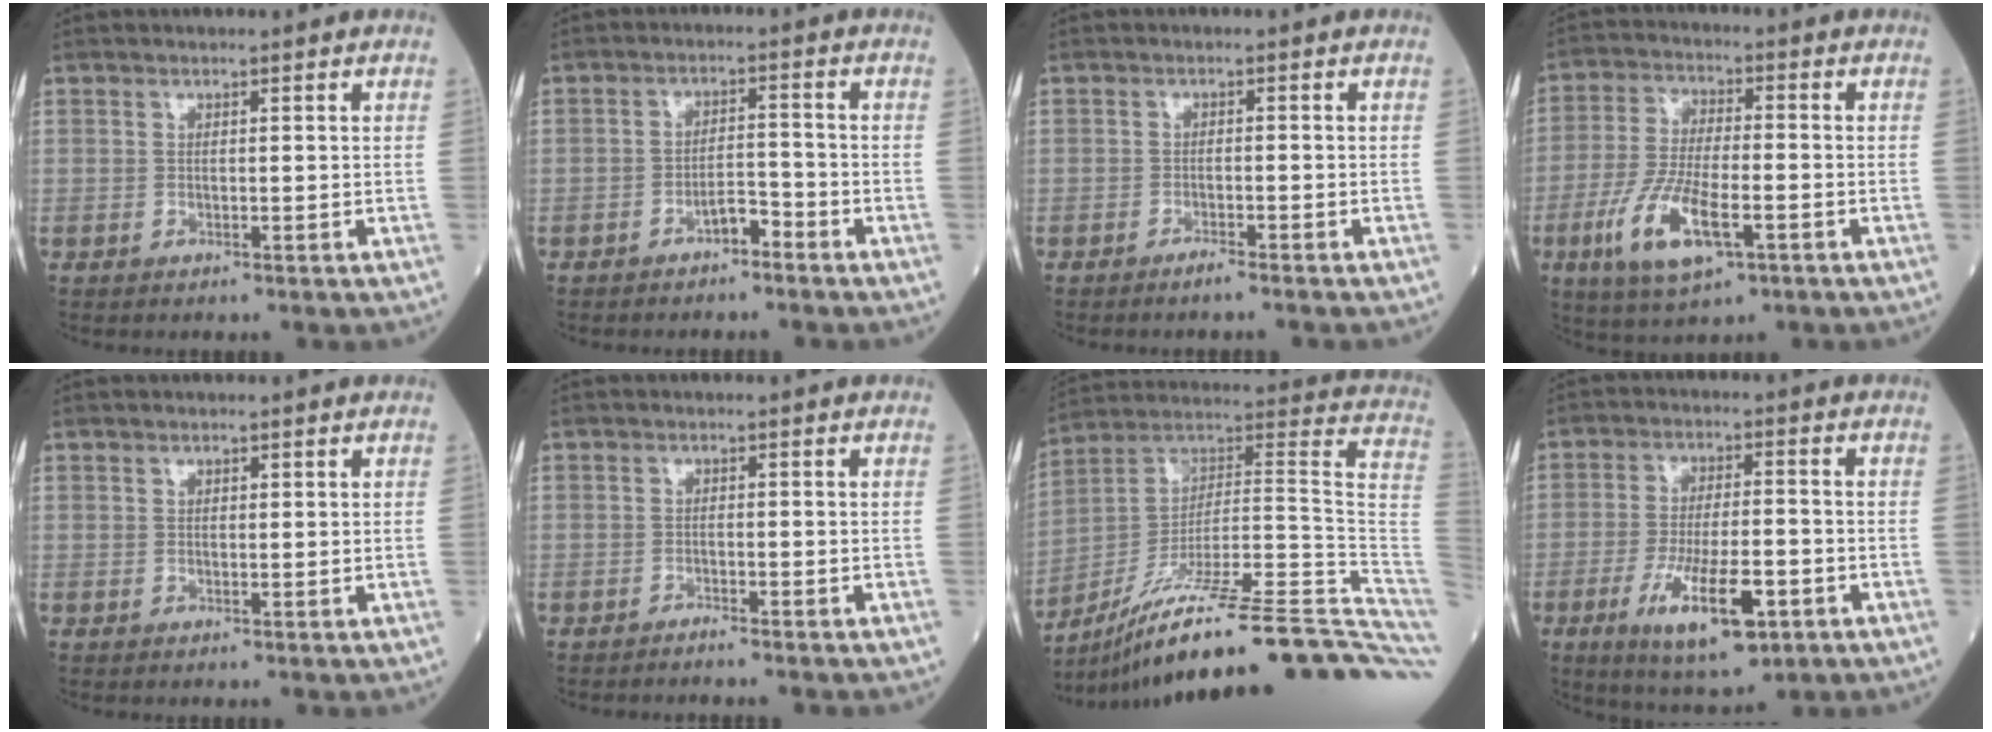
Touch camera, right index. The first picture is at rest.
{"total": 3.1, "force": [-2.3, 1.0, 1.8], "torque": [-0.026, 0.005, -0.042]}
{"total": 1.9, "force": [-1.6, -0.1, 0.9], "torque": [-0.018, -0.001, -0.026]}
{"total": 11.2, "force": [-4.5, 3.3, 9.7], "torque": [-0.204, -0.014, -0.079]}
{"total": 0.7, "force": [0.4, 0.4, 0.4], "torque": [-0.003, -0.003, 0.006]}
{"total": 1.5, "force": [-1.4, -0.2, 0.6], "torque": [-0.010, 0.001, -0.020]}
{"total": 33.6, "force": [-24.3, 2.5, 23.0], "torque": [-0.224, 0.011, -0.363]}
{"total": 11.6, "force": [-4.8, 3.0, 10.2], "torque": [-0.187, -0.017, -0.074]}